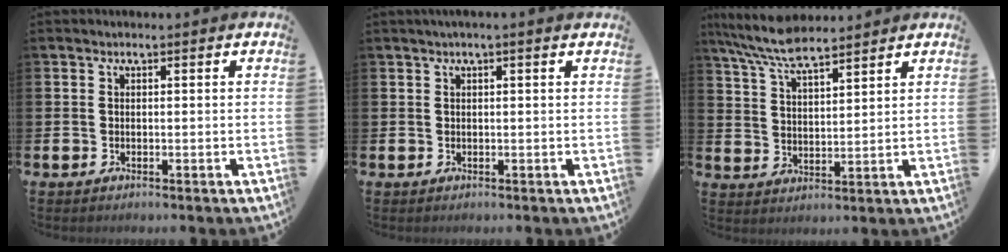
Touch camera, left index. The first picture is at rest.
{"total": 0.8, "force": [0.5, -0.1, 0.7], "torque": [-0.012, 0.001, 0.008]}
{"total": 7.0, "force": [6.5, 1.3, 2.5], "torque": [-0.074, -0.029, 0.118]}